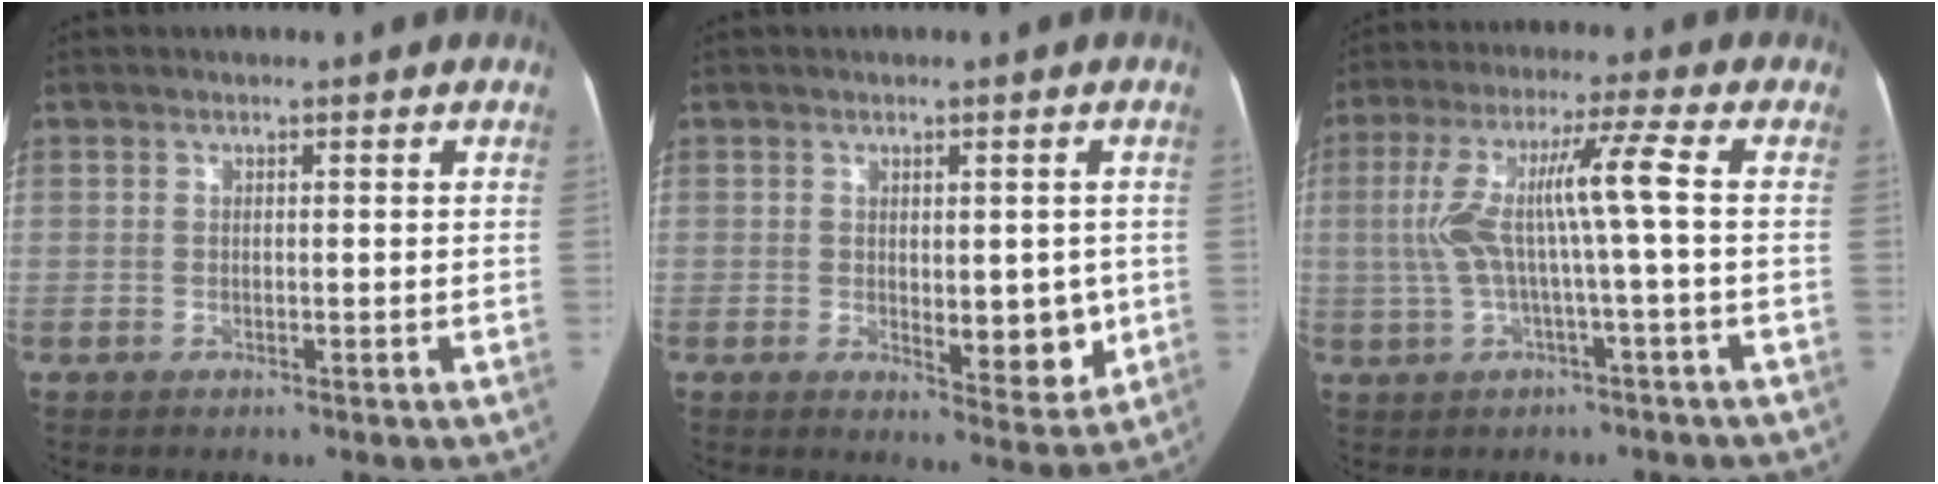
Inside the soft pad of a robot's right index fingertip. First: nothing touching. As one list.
[{"total": 6.7, "force": [-0.6, 2.9, 6.0], "torque": [-0.069, -0.010, 0.003]}, {"total": 9.1, "force": [-0.1, -0.7, 9.1], "torque": [-0.186, 0.025, 0.001]}]